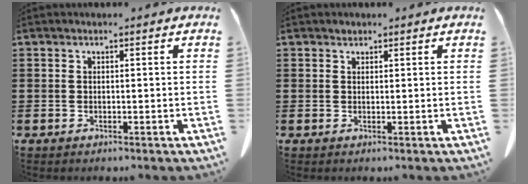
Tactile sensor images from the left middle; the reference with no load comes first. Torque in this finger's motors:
{"motor_torque": [-0.11, 0.06, 0.00, 0.00]}